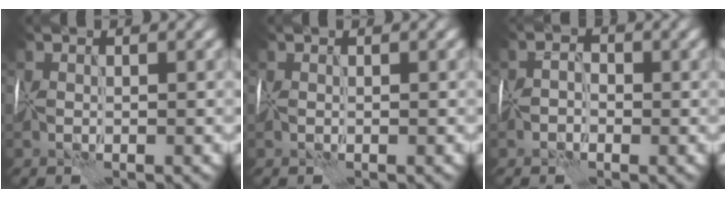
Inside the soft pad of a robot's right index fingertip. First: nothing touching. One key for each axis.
{"total": 0.0}
{"total": 1.1, "fx": -0.8, "fy": 0.6, "fz": 0.3, "tx": 0.001, "ty": 0.001, "tz": -0.022}